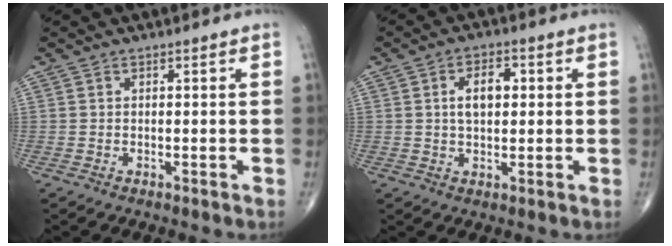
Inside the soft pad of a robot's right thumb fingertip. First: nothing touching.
{"total": 5.9, "force": [1.0, 3.3, 4.8], "torque": [-0.071, 0.007, 0.015]}